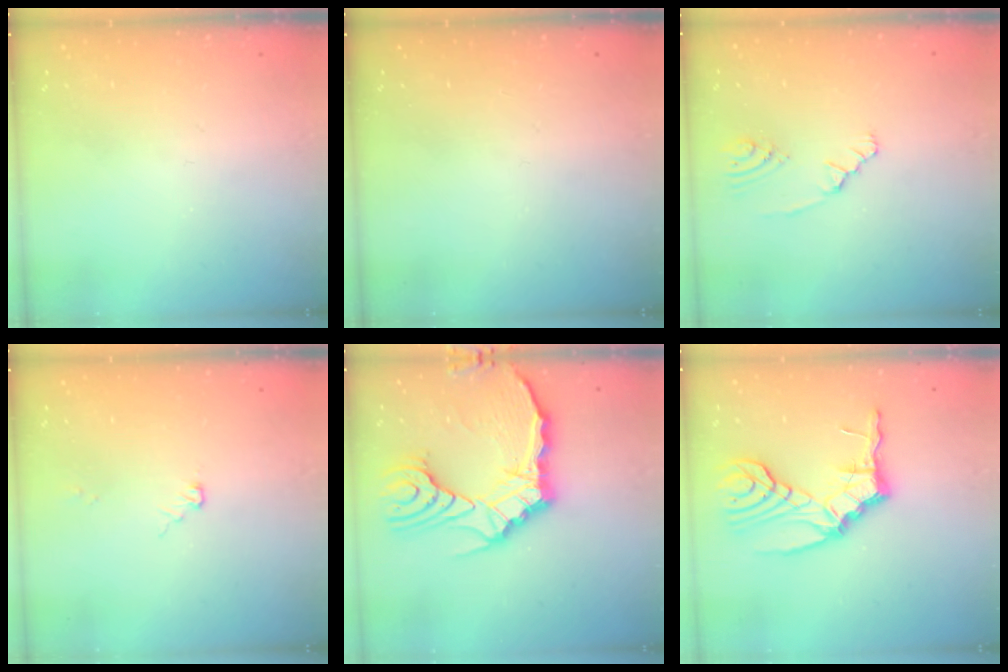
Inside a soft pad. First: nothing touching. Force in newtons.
{"total": 0.0}
{"total": 2.5, "press": 2.3, "slide": 1.1}
{"total": 3.8, "press": 3.8, "slide": 0.4}
{"total": 17.7, "press": 17.5, "slide": 2.2}
{"total": 11.0, "press": 11.0, "slide": 0.6}